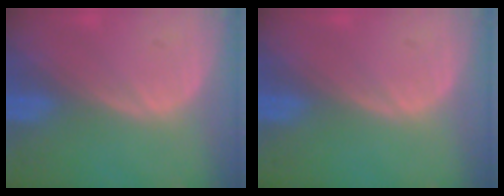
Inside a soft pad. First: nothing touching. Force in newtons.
{"total": 0.0}